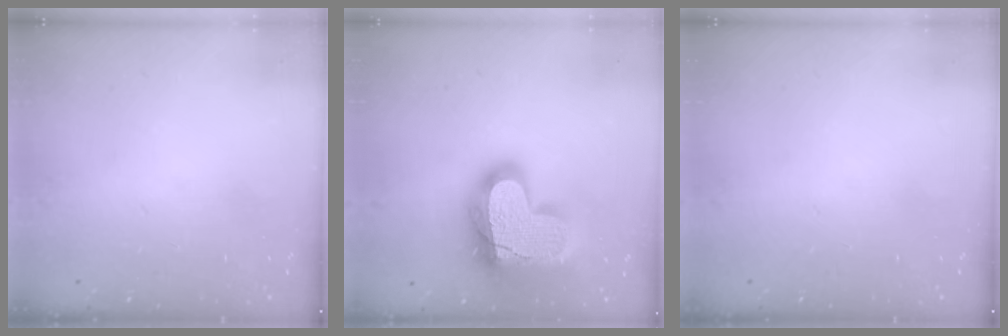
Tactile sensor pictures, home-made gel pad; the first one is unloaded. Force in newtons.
{"total": 26.4, "press": 26.3, "slide": 2.0}
{"total": 0.0}